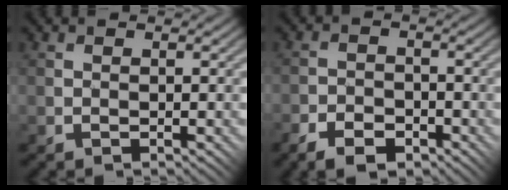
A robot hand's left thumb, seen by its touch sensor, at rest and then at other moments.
{"total": 4.2, "force": [-3.0, 2.0, 2.1], "torque": [-0.034, 0.003, -0.059]}